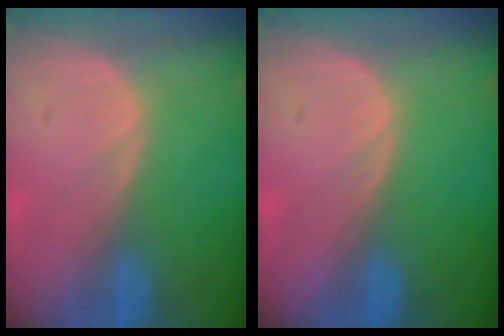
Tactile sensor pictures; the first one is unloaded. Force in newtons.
{"total": 0.0}